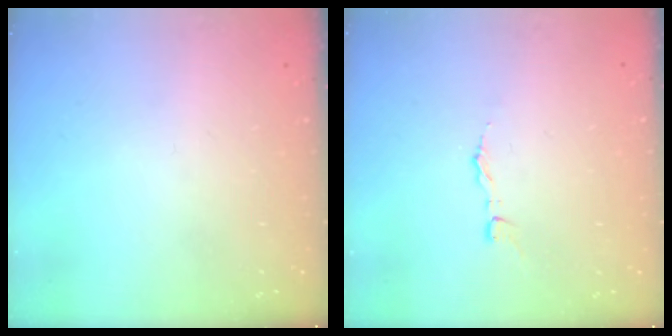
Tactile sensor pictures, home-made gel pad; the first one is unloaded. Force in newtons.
{"total": 3.5, "press": 3.5, "slide": 0.3}